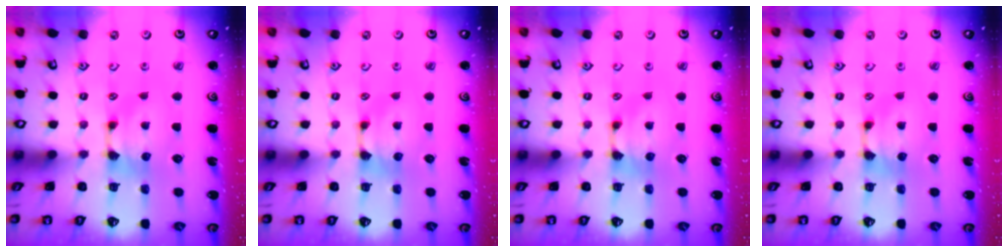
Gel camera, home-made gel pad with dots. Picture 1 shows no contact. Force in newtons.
{"total": 0.0}
{"total": 0.0}
{"total": 0.0}